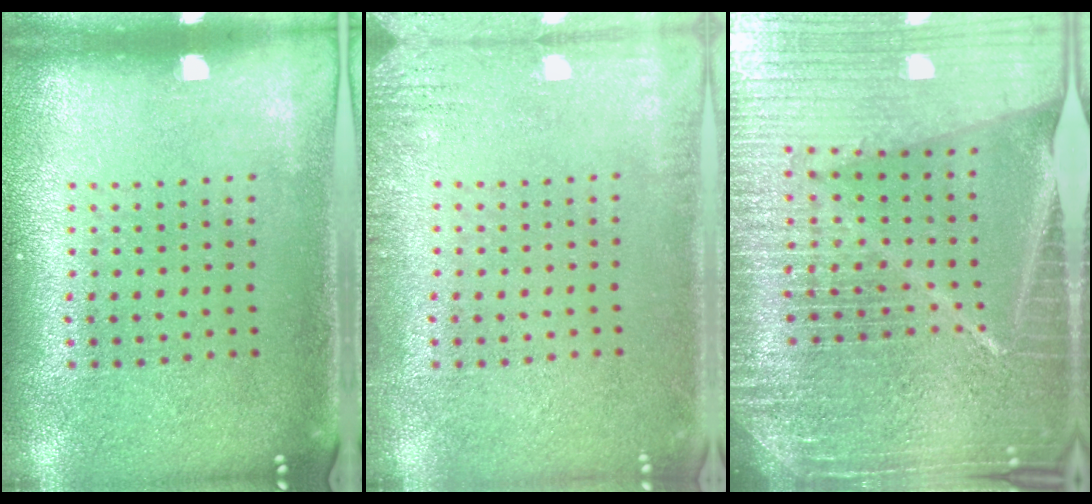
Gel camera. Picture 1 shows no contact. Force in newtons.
{"total": 1.7, "press": 1.7, "slide": 0.2}
{"total": 7.1, "press": 6.1, "slide": 3.7}